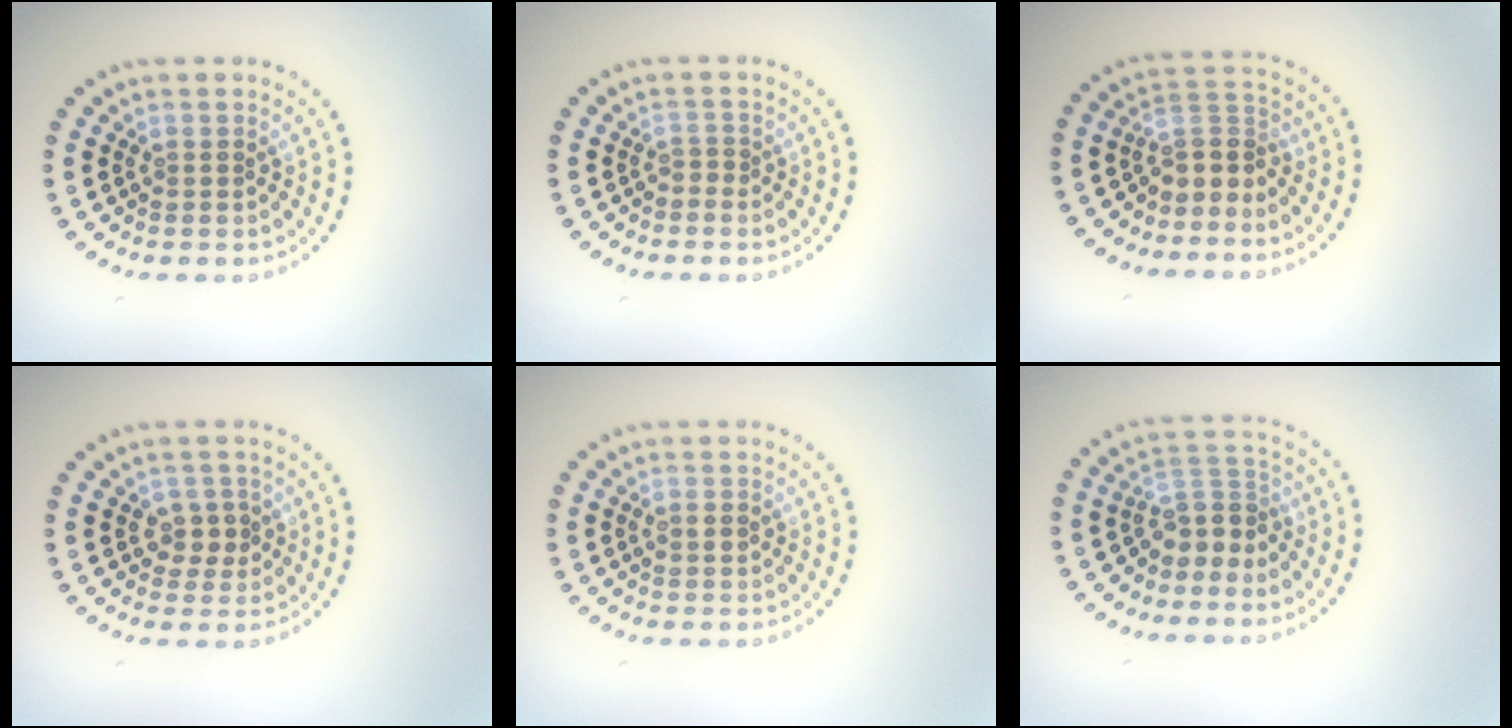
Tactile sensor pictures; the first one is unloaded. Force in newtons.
{"total": 0.7, "press": 0.3, "slide": 0.6}
{"total": 2.7, "press": 2.0, "slide": 1.7}
{"total": 2.4, "press": 2.2, "slide": 0.8}
{"total": 1.5, "press": 1.5, "slide": 0.1}
{"total": 3.2, "press": 2.6, "slide": 1.9}